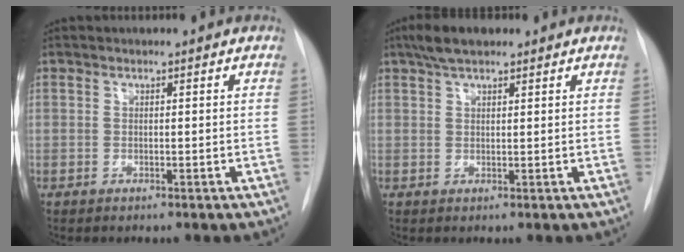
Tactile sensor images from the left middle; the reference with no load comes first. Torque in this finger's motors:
{"motor_torque": [0.37, -0.12, 0.13, -0.02]}